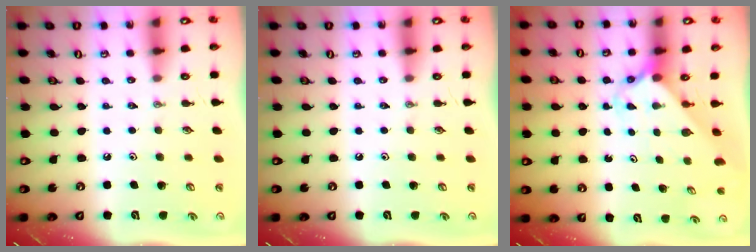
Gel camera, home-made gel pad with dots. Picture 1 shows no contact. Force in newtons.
{"total": 0.0}
{"total": 2.3, "press": 2.3, "slide": 0.2}